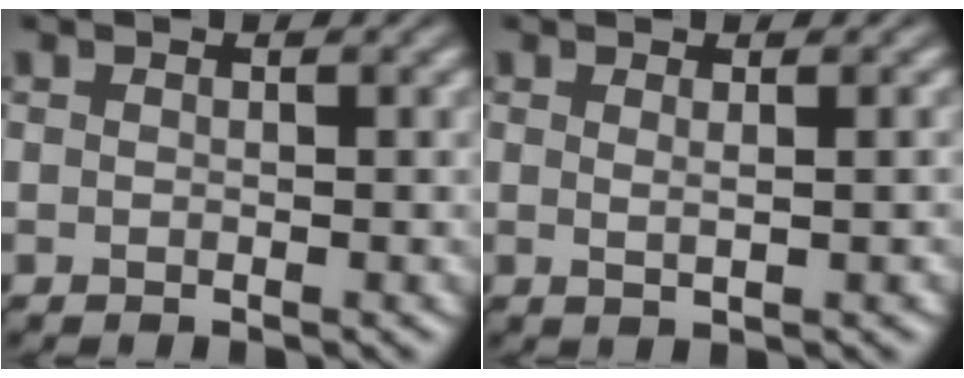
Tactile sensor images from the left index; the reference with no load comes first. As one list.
[{"total": 1.2, "force": [0.4, 0.3, 1.0], "torque": [-0.021, -0.004, 0.002]}]